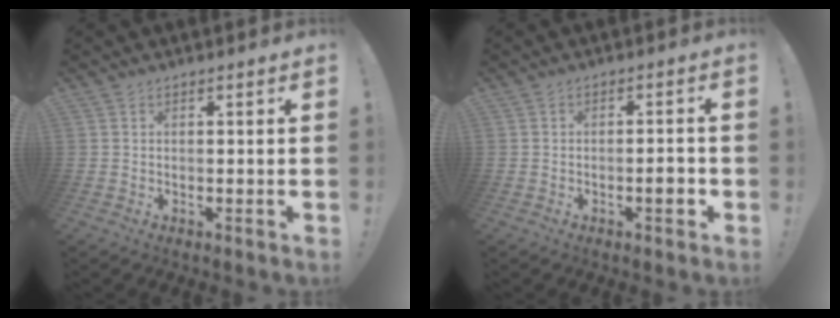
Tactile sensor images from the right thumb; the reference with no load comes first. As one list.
[{"total": 7.0, "force": [-3.2, 2.2, 5.8], "torque": [-0.068, 0.012, -0.053]}]